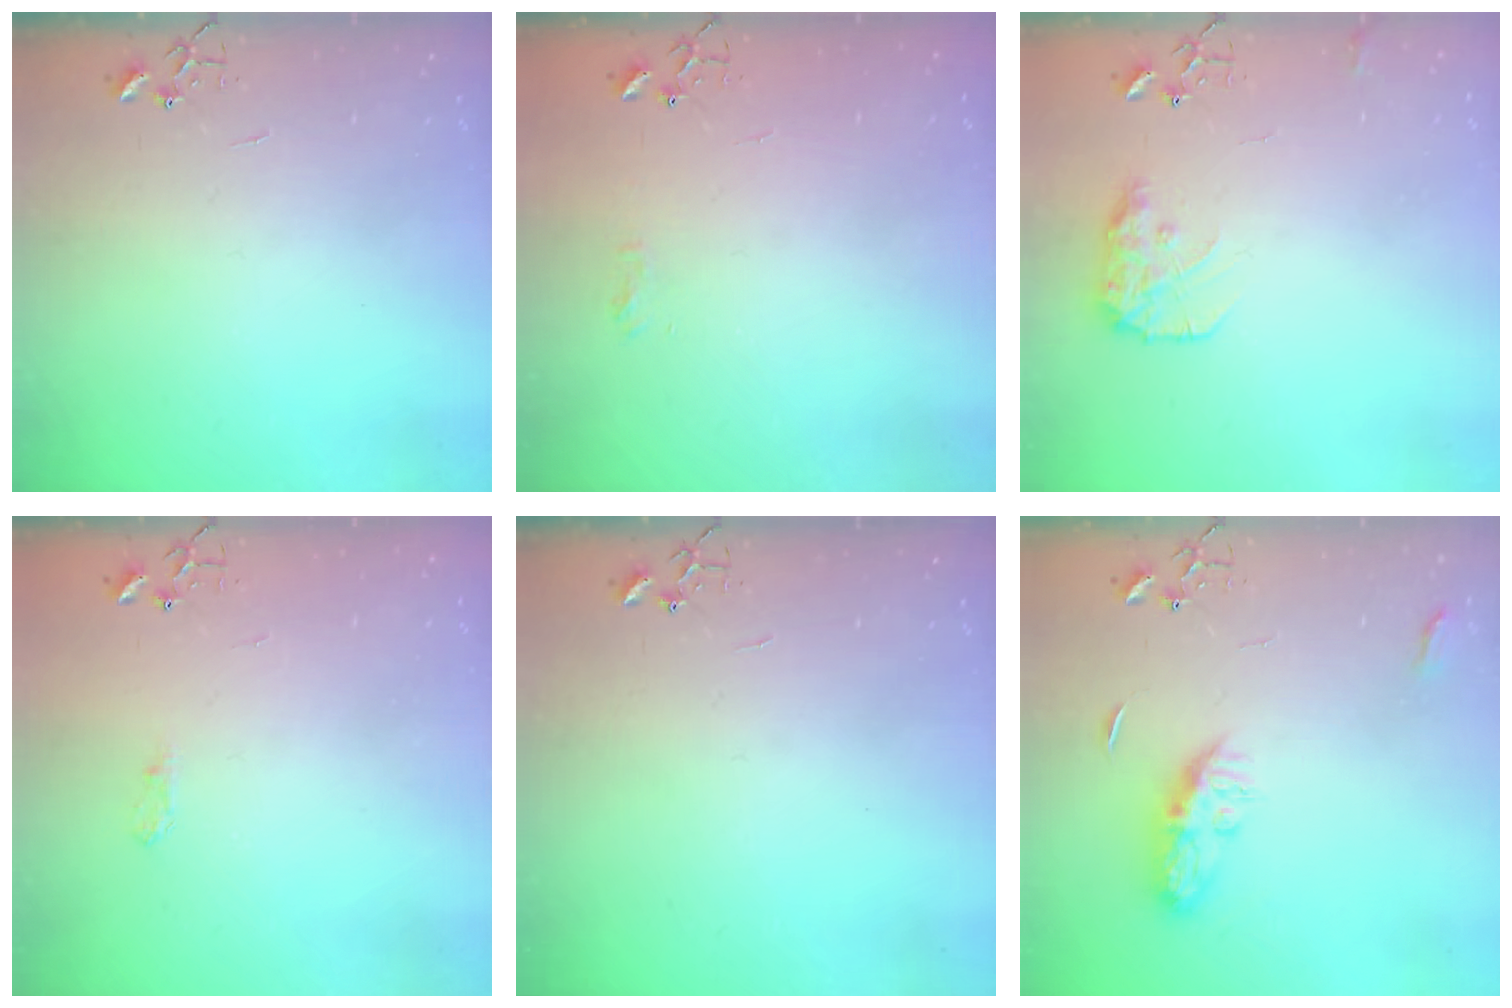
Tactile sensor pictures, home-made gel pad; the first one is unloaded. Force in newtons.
{"total": 6.0, "press": 6.0, "slide": 0.6}
{"total": 10.8, "press": 10.8, "slide": 0.4}
{"total": 6.8, "press": 6.8, "slide": 0.6}
{"total": 0.0}
{"total": 8.2, "press": 8.1, "slide": 0.6}